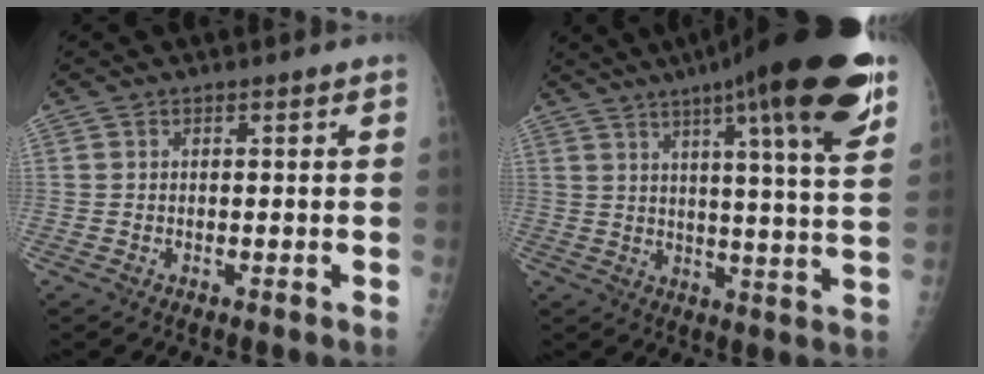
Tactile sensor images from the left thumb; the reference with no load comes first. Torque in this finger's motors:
{"motor_torque": [2.96, -0.73, 1.44, -1.33, 0.34]}